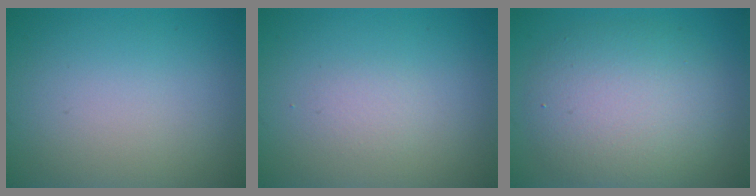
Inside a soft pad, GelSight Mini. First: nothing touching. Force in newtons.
{"total": 0.9, "press": 0.9, "slide": 0.2}
{"total": 6.4, "press": 6.4, "slide": 0.6}